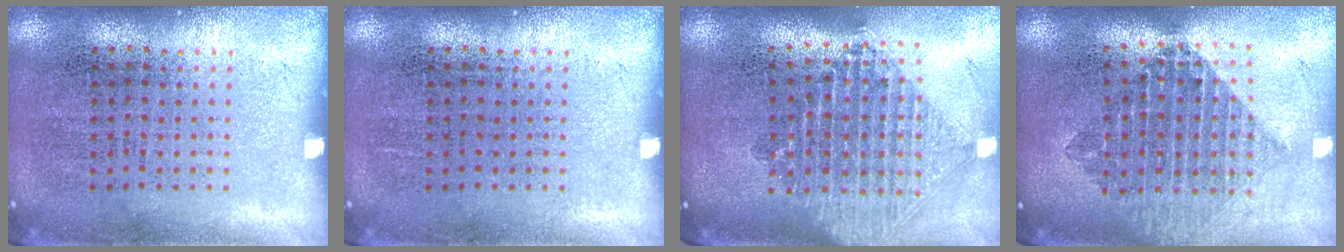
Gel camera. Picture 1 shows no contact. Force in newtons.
{"total": 0.0}
{"total": 2.2, "press": 1.7, "slide": 1.4}
{"total": 2.1, "press": 1.6, "slide": 1.3}